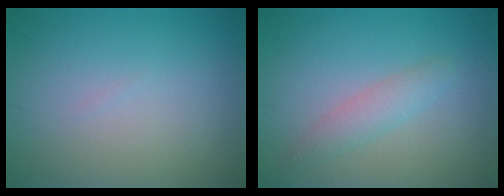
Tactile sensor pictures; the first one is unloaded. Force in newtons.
{"total": 2.0, "press": 2.0, "slide": 0.1}